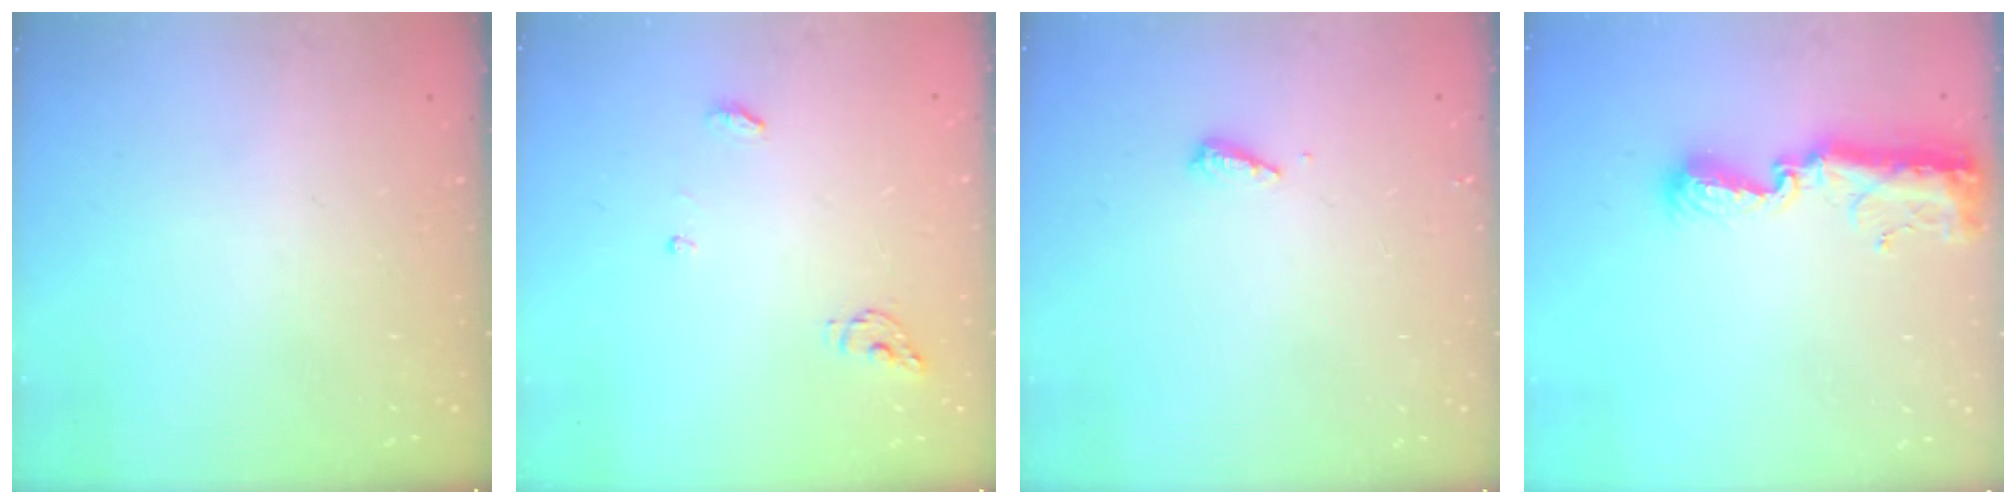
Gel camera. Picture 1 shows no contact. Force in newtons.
{"total": 5.0, "press": 5.0, "slide": 0.5}
{"total": 4.4, "press": 4.4, "slide": 0.4}
{"total": 14.4, "press": 13.1, "slide": 6.0}